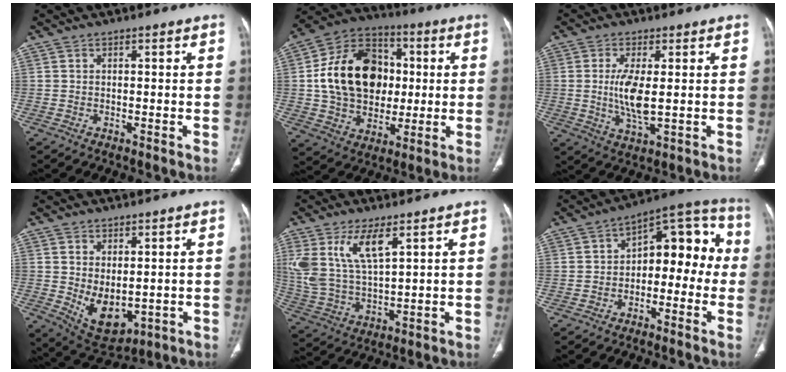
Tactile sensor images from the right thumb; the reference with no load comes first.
{"total": 21.3, "force": [1.8, 16.0, 13.9], "torque": [-0.209, 0.021, 0.037]}
{"total": 7.4, "force": [0.3, 2.5, 7.0], "torque": [-0.148, -0.017, 0.010]}
{"total": 8.7, "force": [-0.3, 5.1, 7.1], "torque": [-0.101, -0.014, 0.024]}
{"total": 11.1, "force": [5.4, 4.1, 8.8], "torque": [-0.190, -0.022, 0.120]}
{"total": 13.1, "force": [-1.1, 8.0, 10.4], "torque": [-0.086, 0.057, -0.030]}